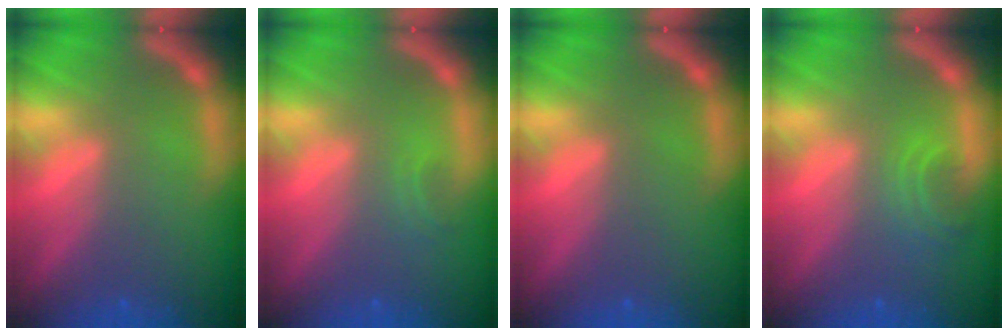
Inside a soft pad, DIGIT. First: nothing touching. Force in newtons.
{"total": 0.9}
{"total": 0.0}
{"total": 2.4}